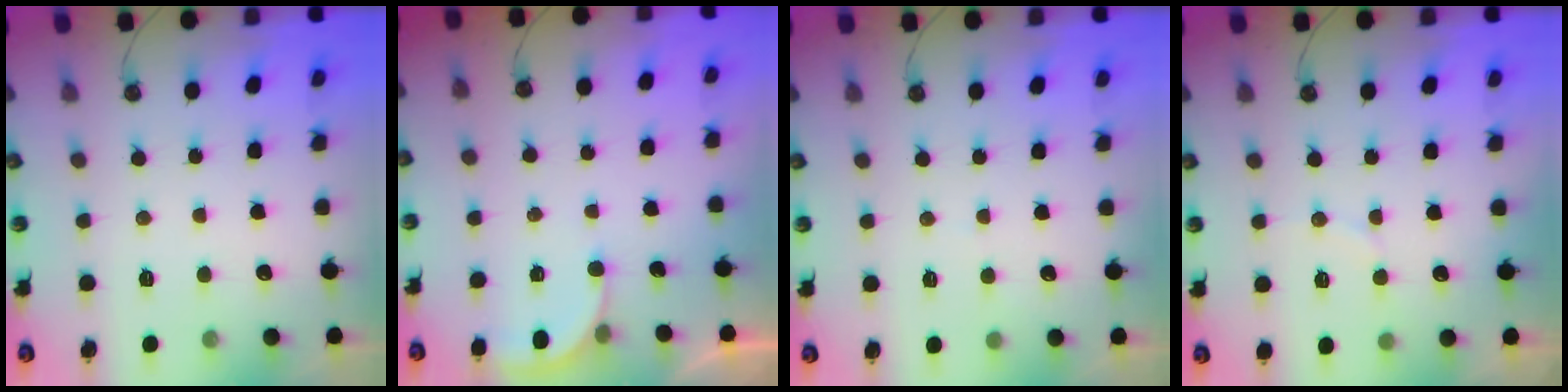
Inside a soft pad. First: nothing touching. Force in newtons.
{"total": 2.0, "press": 2.0, "slide": 0.1}
{"total": 1.9, "press": 1.9, "slide": 0.2}
{"total": 4.2, "press": 4.1, "slide": 0.8}